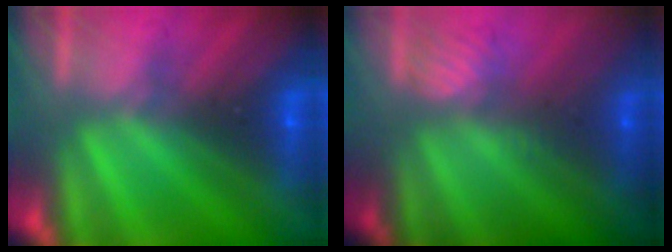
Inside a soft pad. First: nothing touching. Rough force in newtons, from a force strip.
{"total": 2.6}